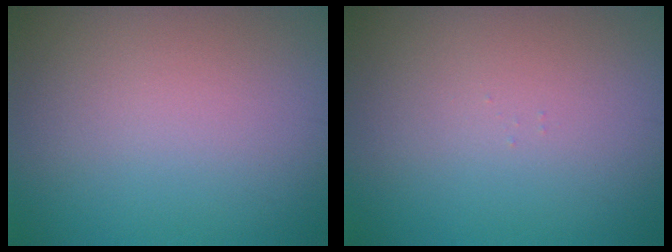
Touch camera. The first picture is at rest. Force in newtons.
{"total": 0.0}